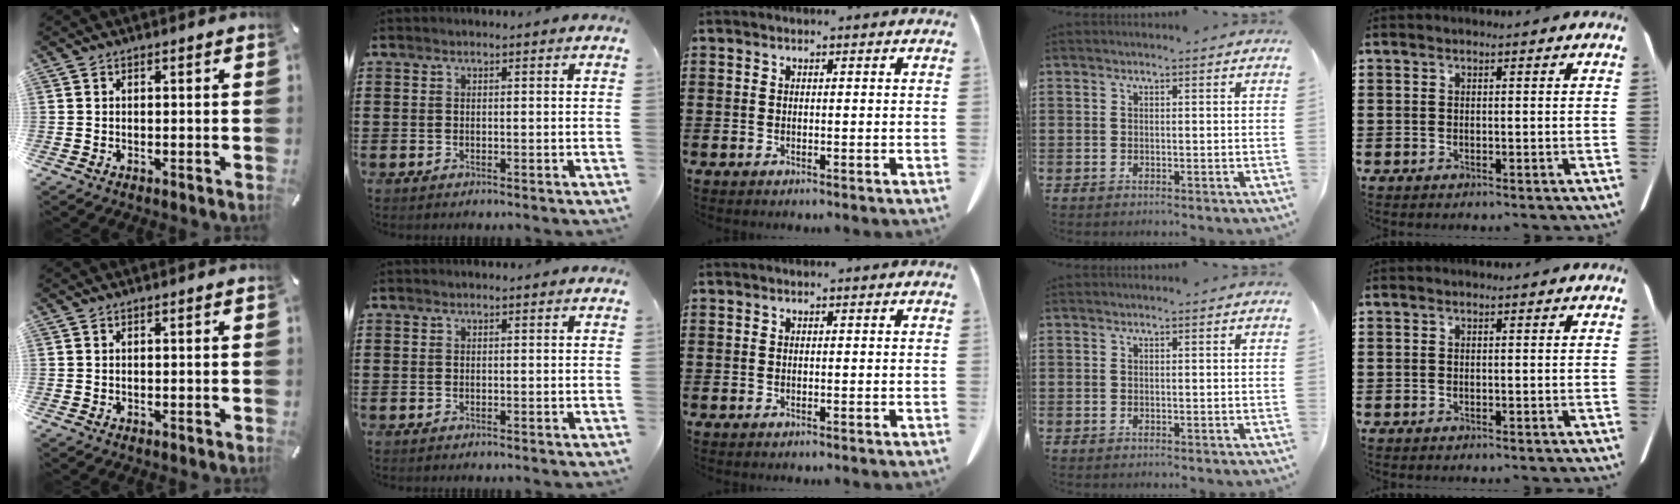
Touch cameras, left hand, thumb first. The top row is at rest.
{}